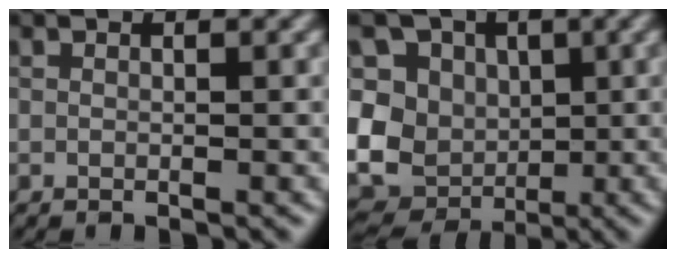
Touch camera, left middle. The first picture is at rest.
{"total": 13.8, "force": [0.4, 12.4, 6.1], "torque": [-0.136, 0.015, -0.012]}